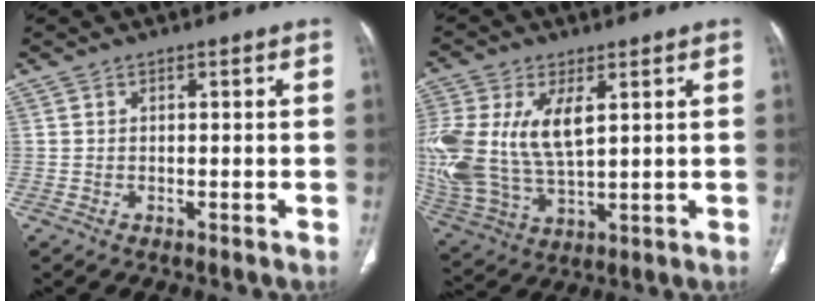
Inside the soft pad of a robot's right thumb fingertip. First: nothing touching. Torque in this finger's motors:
{"motor_torque": [0.13, 0.64, 1.20, 0.72, 0.54]}